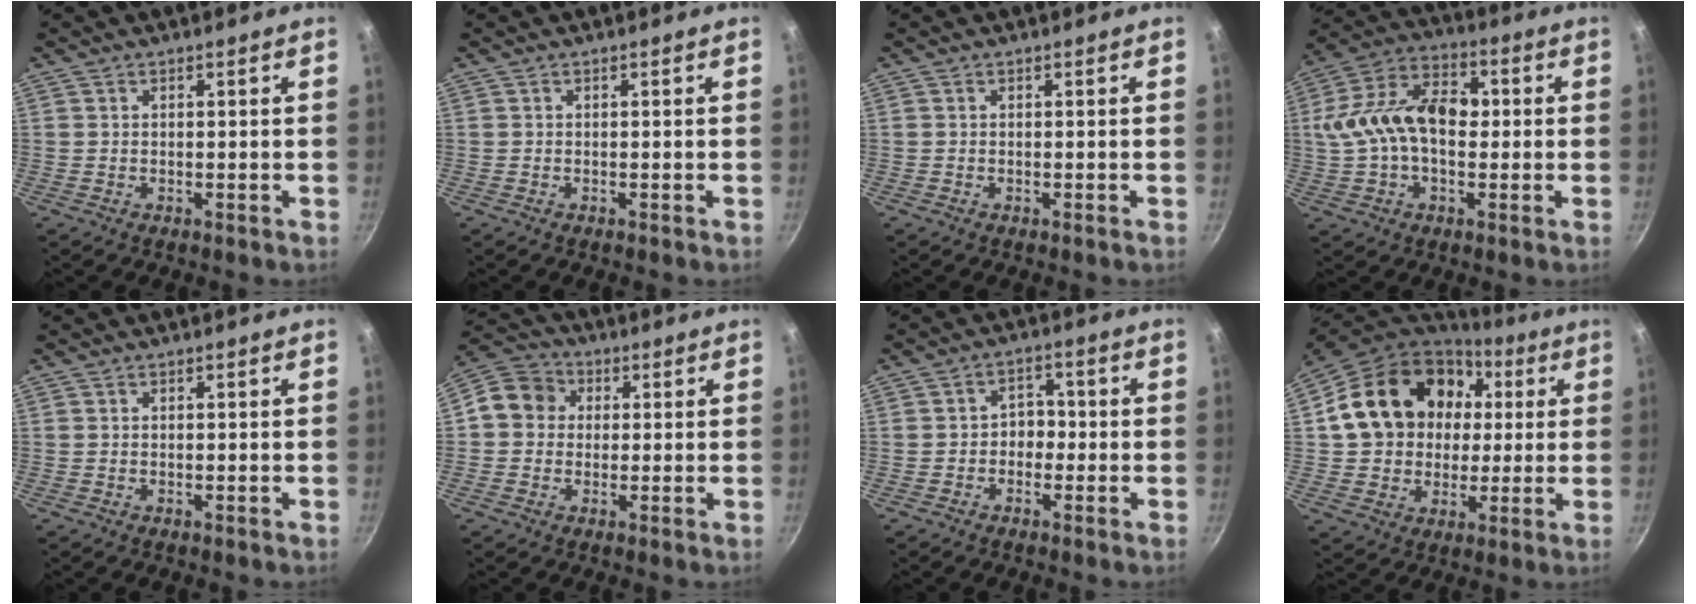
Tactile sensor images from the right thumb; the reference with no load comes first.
{"total": 0.0}
{"total": 0.0}
{"total": 15.8, "force": [0.5, 10.3, 11.9], "torque": [-0.187, 0.036, -0.010]}
{"total": 0.0}
{"total": 8.3, "force": [0.9, 7.5, 3.5], "torque": [-0.031, 0.019, -0.005]}
{"total": 3.4, "force": [-1.1, 2.8, 1.7], "torque": [0.009, 0.019, -0.025]}
{"total": 21.2, "force": [4.6, 17.1, 11.7], "torque": [-0.186, 0.031, 0.083]}